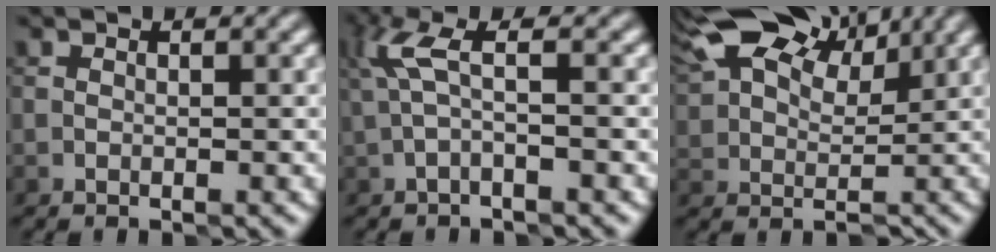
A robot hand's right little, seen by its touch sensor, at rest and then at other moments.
{"total": 2.6, "force": [0.4, 0.4, 2.5], "torque": [-0.058, 0.015, 0.003]}
{"total": 11.6, "force": [7.5, 5.5, 6.8], "torque": [-0.119, 0.039, 0.116]}